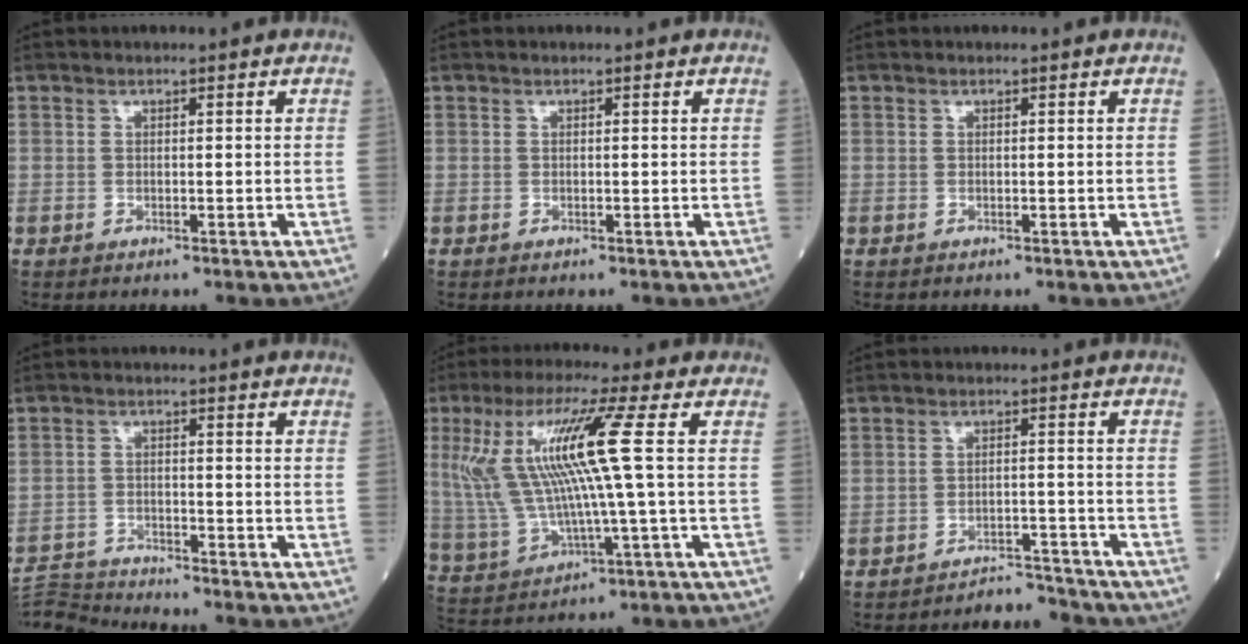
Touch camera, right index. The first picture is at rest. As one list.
[{"total": 0.0}, {"total": 0.0}, {"total": 6.0, "force": [-5.7, -1.3, -1.3], "torque": [0.025, -0.002, -0.108]}, {"total": 14.0, "force": [2.6, 0.1, 13.7], "torque": [-0.305, 0.013, 0.053]}, {"total": 5.1, "force": [-5.0, 0.7, -0.7], "torque": [0.024, 0.014, -0.075]}]